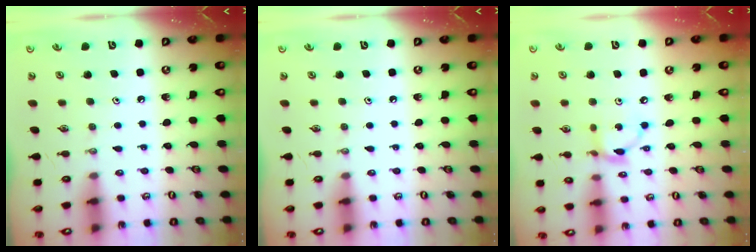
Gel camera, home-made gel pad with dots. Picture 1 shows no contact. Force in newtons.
{"total": 0.0}
{"total": 6.3, "press": 6.3, "slide": 0.2}